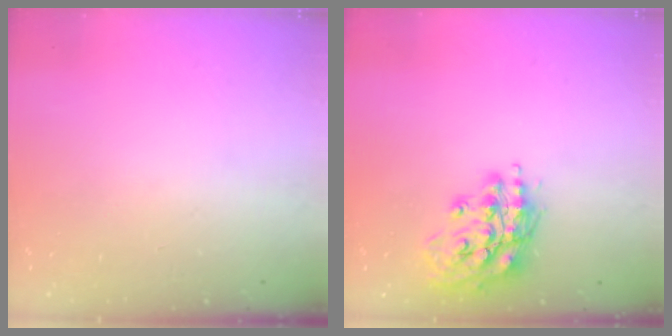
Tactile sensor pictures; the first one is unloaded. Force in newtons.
{"total": 14.9, "press": 14.9, "slide": 1.6}